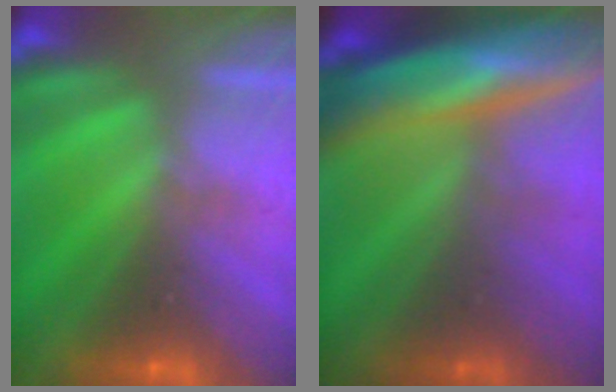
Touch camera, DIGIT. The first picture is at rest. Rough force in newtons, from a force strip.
{"total": 7.5}